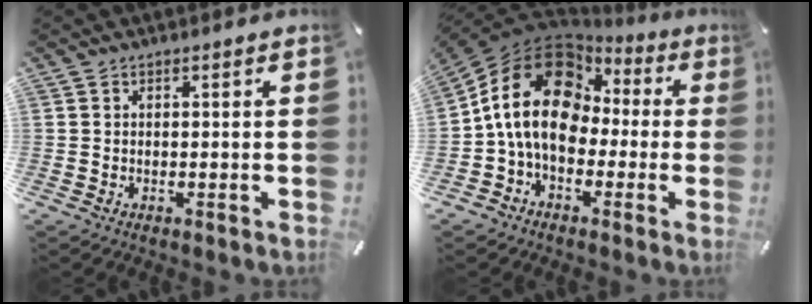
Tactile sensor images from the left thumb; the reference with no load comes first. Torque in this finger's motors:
{"motor_torque": [1.13, 1.99, 1.77, -1.00, 0.84]}